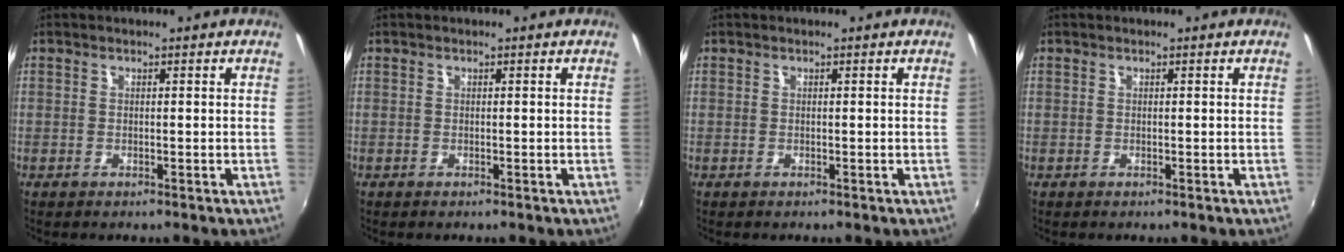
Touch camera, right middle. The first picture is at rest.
{"total": 0.0}
{"total": 0.0}
{"total": 0.0}